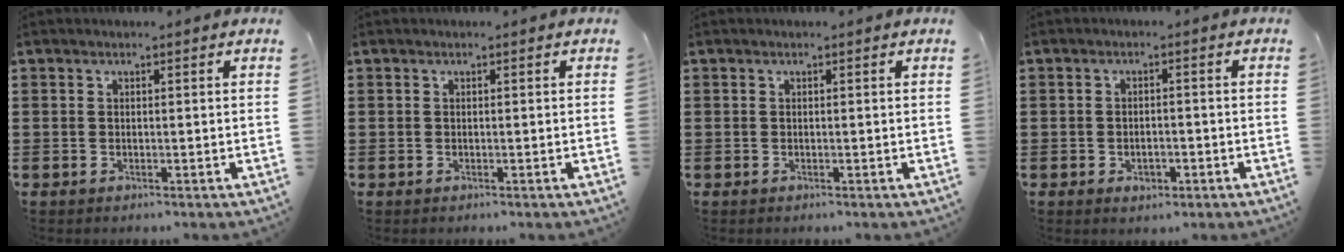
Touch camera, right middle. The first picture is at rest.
{"total": 0.0}
{"total": 0.0}
{"total": 2.0, "force": [-1.1, 1.1, 1.2], "torque": [-0.024, 0.002, -0.022]}